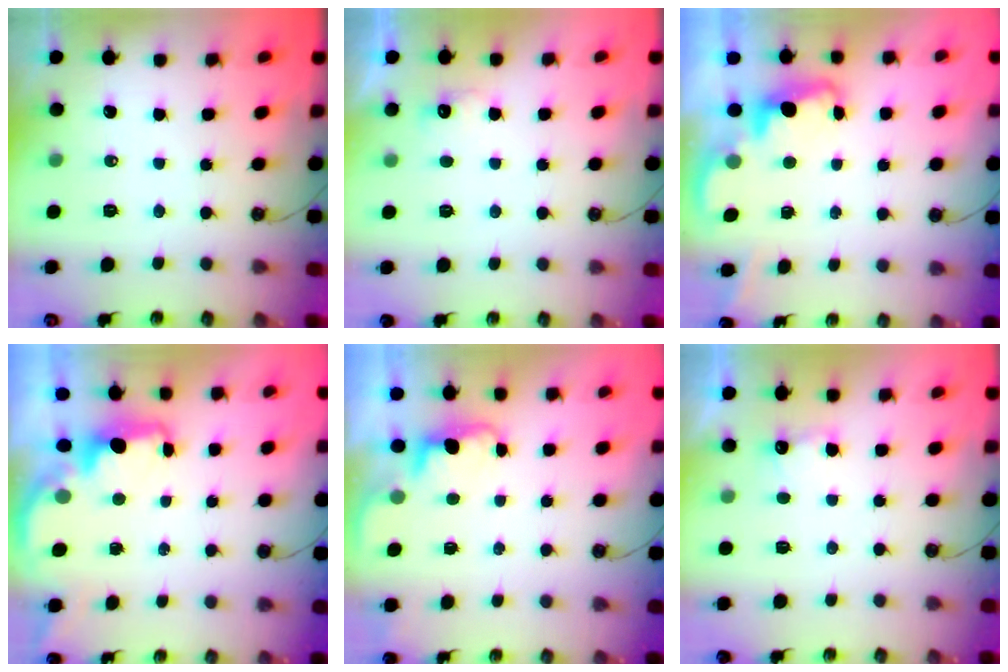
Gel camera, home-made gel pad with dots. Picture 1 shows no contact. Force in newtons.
{"total": 6.9, "press": 6.7, "slide": 1.3}
{"total": 2.4, "press": 2.3, "slide": 0.6}
{"total": 2.0, "press": 1.8, "slide": 0.8}
{"total": 1.6, "press": 1.3, "slide": 0.8}
{"total": 4.9, "press": 4.8, "slide": 1.0}